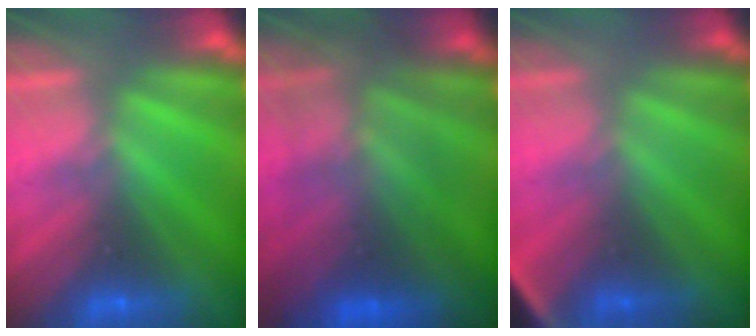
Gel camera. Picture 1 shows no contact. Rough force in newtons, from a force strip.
{"total": 5.5}
{"total": 2.8}